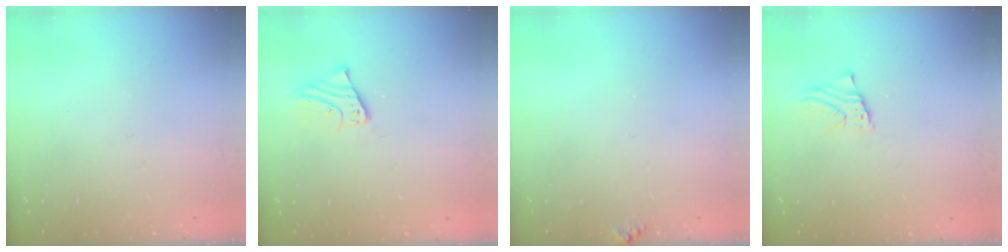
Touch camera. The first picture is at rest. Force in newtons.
{"total": 2.6, "press": 2.6, "slide": 0.2}
{"total": 4.5, "press": 4.5, "slide": 0.4}
{"total": 1.5, "press": 1.5, "slide": 0.0}